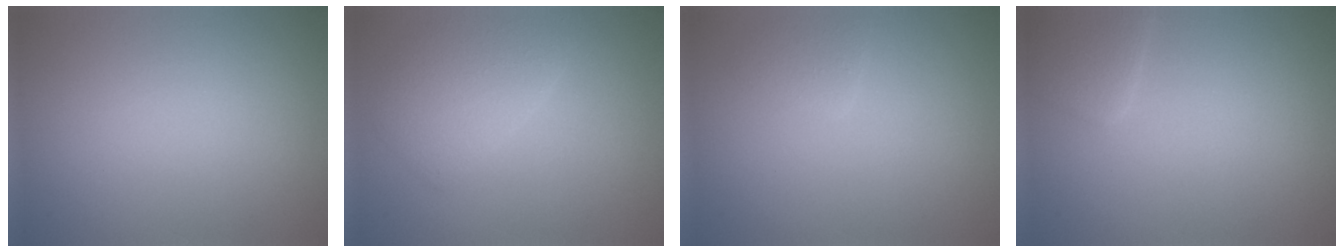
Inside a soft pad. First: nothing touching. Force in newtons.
{"total": 2.9, "press": 2.9, "slide": 0.1}
{"total": 1.1, "press": 1.1, "slide": 0.0}
{"total": 2.0, "press": 2.0, "slide": 0.0}